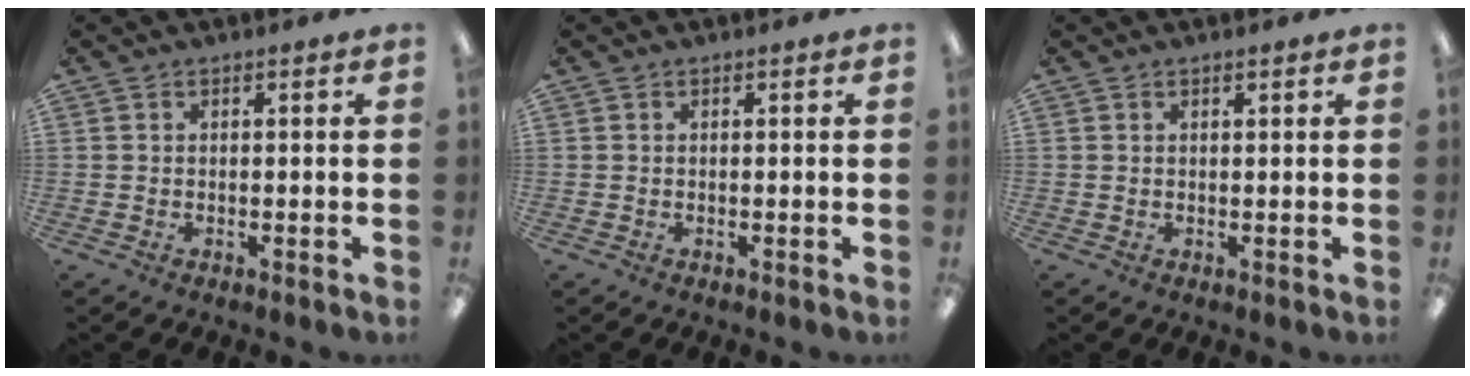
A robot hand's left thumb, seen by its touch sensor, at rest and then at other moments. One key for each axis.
{"total": 0.0}
{"total": 0.9, "fx": 0.7, "fy": 0.3, "fz": 0.4, "tx": -0.001, "ty": -0.003, "tz": 0.011}